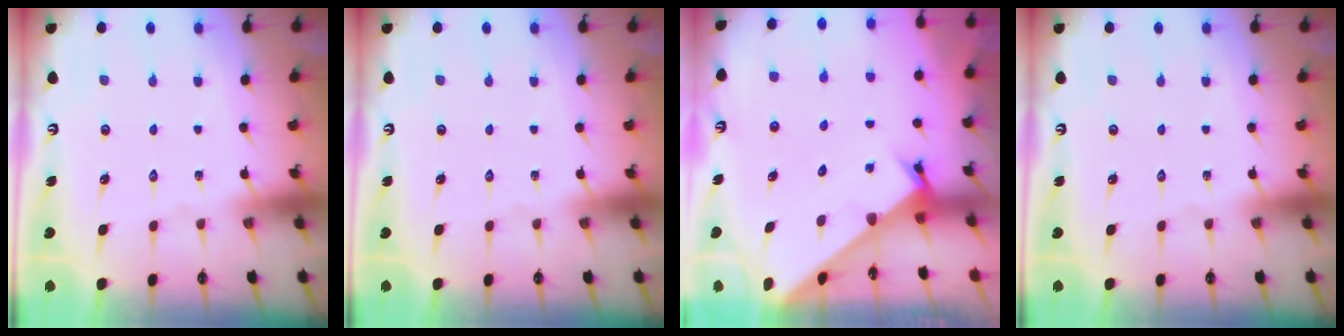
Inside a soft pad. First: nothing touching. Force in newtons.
{"total": 0.0}
{"total": 2.4, "press": 2.4, "slide": 0.0}
{"total": 0.0}